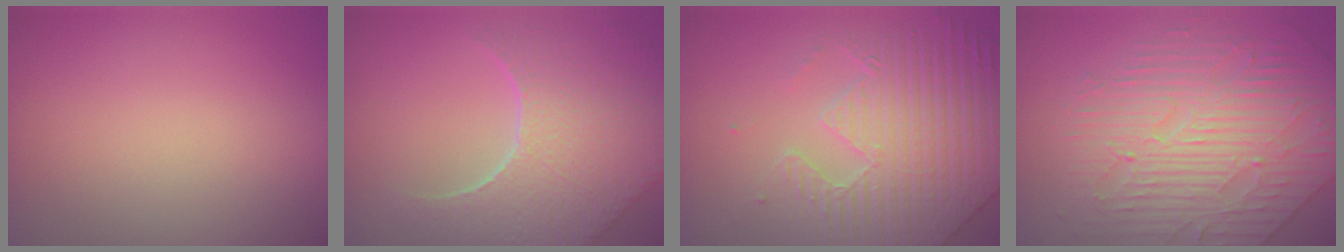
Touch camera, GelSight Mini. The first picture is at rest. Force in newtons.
{"total": 8.4, "press": 6.1, "slide": 5.9}
{"total": 7.1, "press": 5.8, "slide": 4.0}
{"total": 5.8, "press": 5.1, "slide": 2.7}